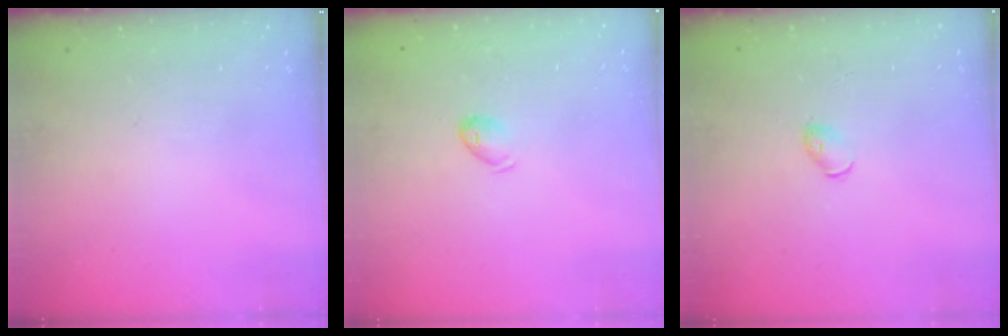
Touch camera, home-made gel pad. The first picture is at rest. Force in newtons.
{"total": 5.4, "press": 5.3, "slide": 1.0}
{"total": 2.9, "press": 2.9, "slide": 0.7}